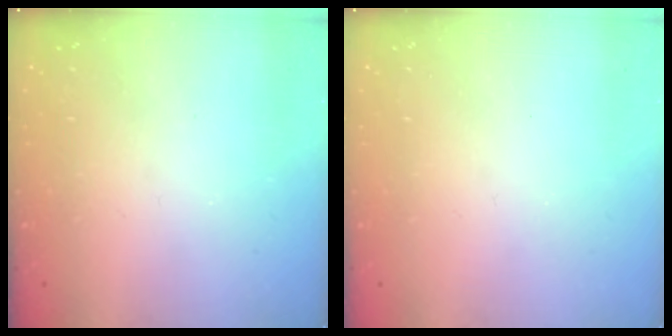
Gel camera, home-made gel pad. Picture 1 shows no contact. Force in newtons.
{"total": 0.0}